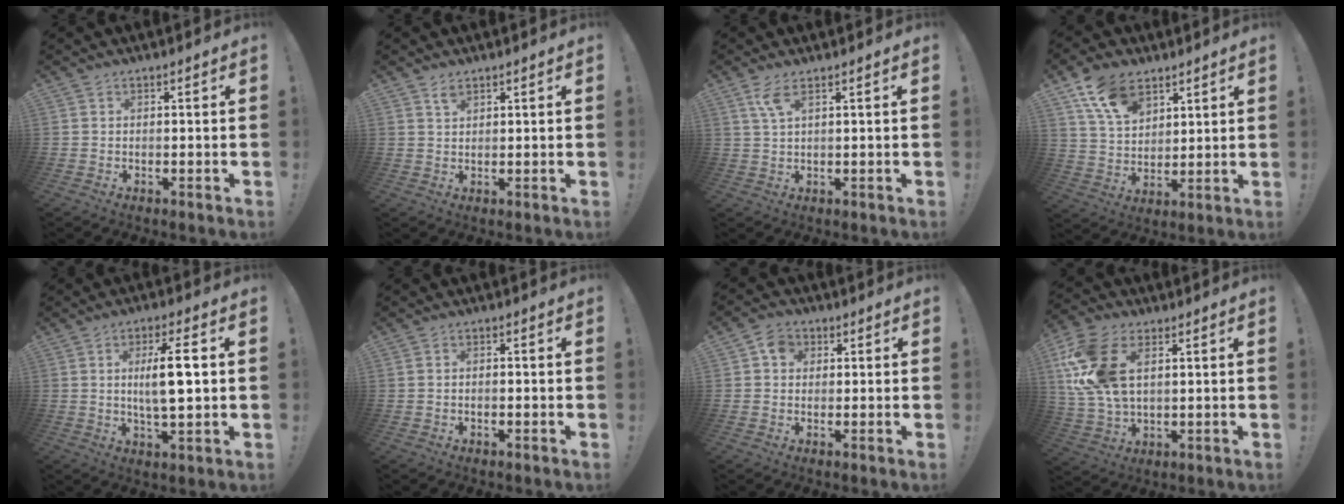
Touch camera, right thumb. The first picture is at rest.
{"total": 2.1, "force": [1.5, 0.7, 1.3], "torque": [-0.018, -0.006, 0.025]}
{"total": 4.4, "force": [2.1, 0.8, 3.7], "torque": [-0.075, -0.001, 0.036]}
{"total": 12.6, "force": [7.6, 7.7, 6.4], "torque": [-0.109, -0.034, 0.147]}
{"total": 10.2, "force": [1.5, 2.2, 9.8], "torque": [-0.176, -0.005, 0.018]}
{"total": 1.0, "force": [-0.6, 0.6, 0.5], "torque": [-0.015, 0.006, -0.009]}
{"total": 5.0, "force": [1.1, 4.2, 2.5], "torque": [-0.037, 0.008, 0.021]}
{"total": 17.1, "force": [5.2, 10.7, 12.3], "torque": [-0.250, -0.013, 0.099]}